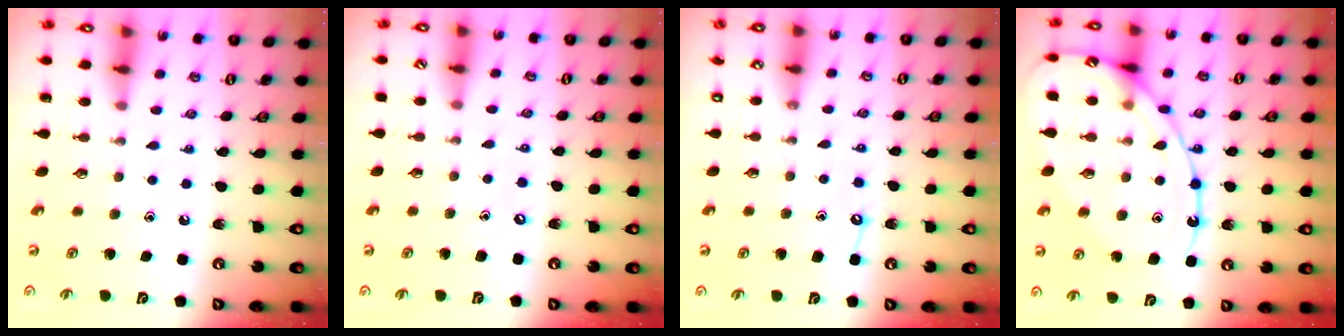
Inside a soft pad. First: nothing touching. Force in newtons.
{"total": 3.8, "press": 3.8, "slide": 0.5}
{"total": 6.1, "press": 6.1, "slide": 0.6}
{"total": 16.7, "press": 16.7, "slide": 1.3}